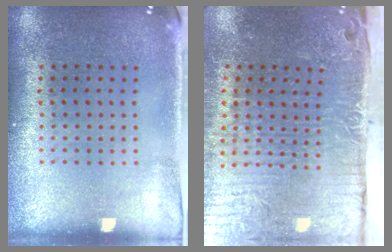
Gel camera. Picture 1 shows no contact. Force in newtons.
{"total": 5.4, "press": 4.4, "slide": 3.1}